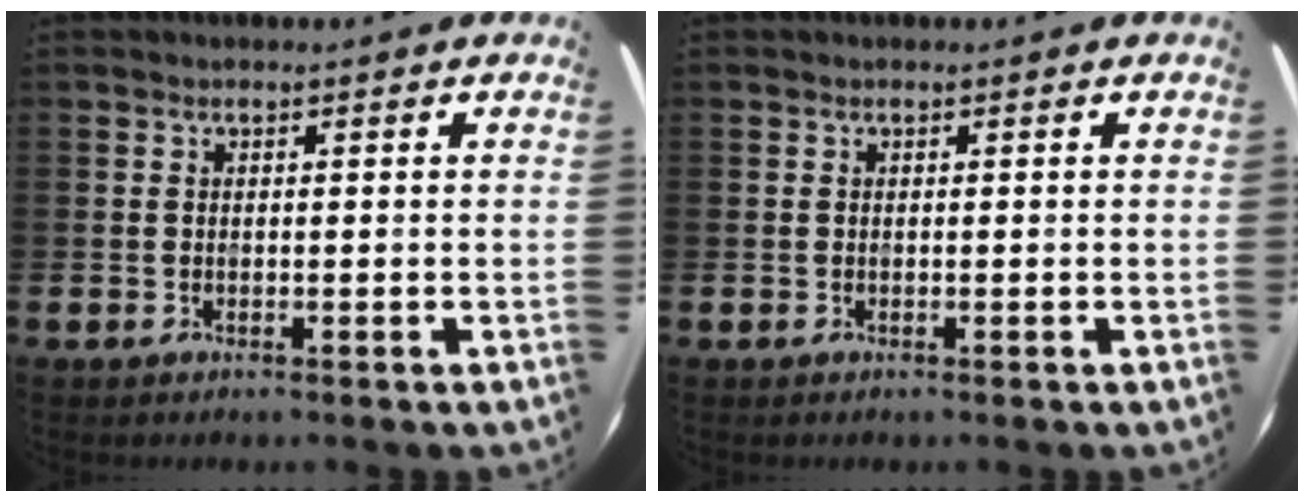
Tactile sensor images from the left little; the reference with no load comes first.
{"total": 0.0}